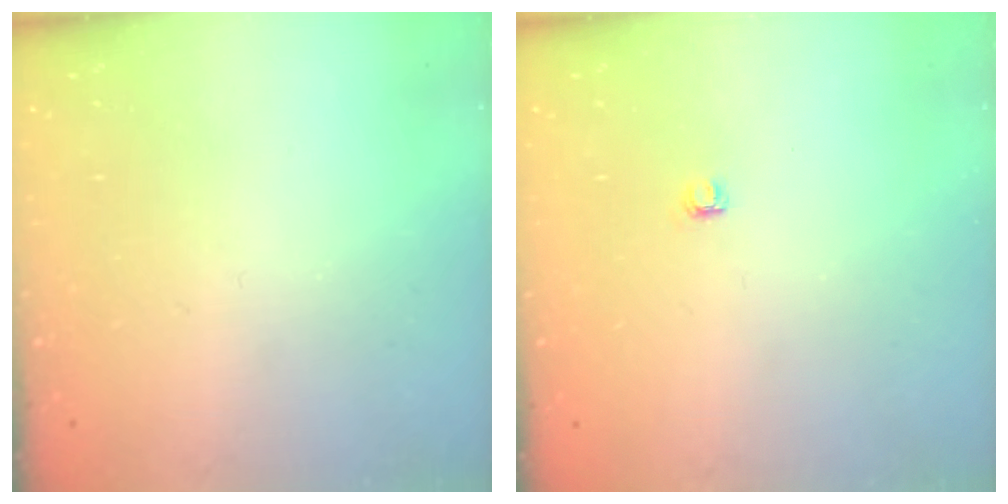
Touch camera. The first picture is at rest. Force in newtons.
{"total": 2.8, "press": 2.8, "slide": 0.4}